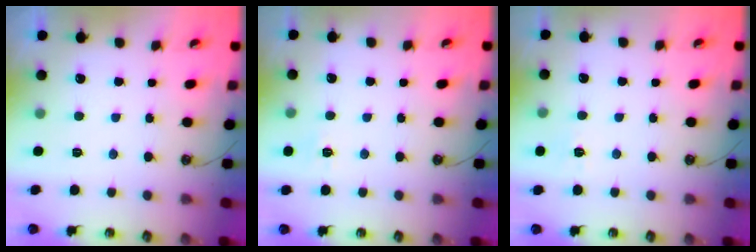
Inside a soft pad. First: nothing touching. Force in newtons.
{"total": 6.0, "press": 5.9, "slide": 0.6}
{"total": 5.5, "press": 5.5, "slide": 0.6}